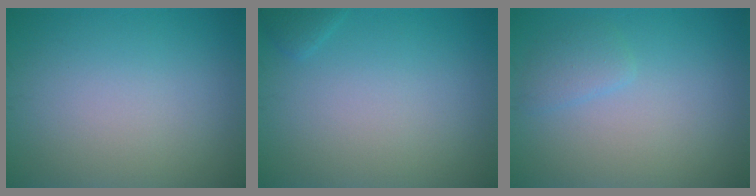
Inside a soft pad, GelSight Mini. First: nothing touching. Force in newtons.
{"total": 0.7, "press": 0.7, "slide": 0.1}
{"total": 1.4, "press": 1.4, "slide": 0.2}